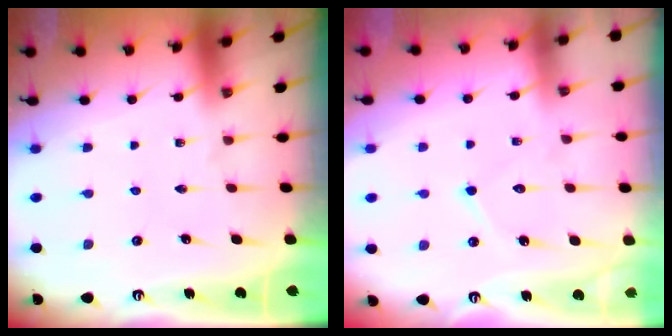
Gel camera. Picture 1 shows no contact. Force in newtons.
{"total": 7.1, "press": 7.1, "slide": 0.5}